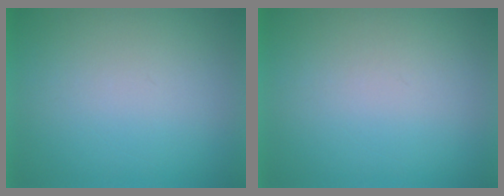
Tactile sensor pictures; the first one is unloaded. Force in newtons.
{"total": 1.1}